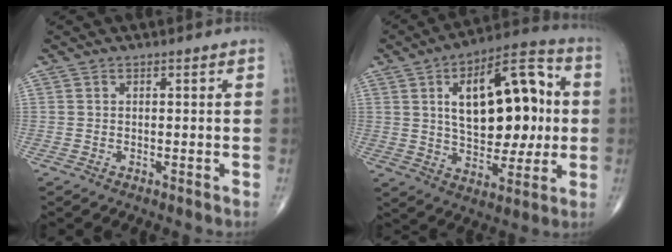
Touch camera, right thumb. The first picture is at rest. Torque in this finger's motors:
{"motor_torque": [0.74, 0.98, 1.80, -0.21, 0.51]}